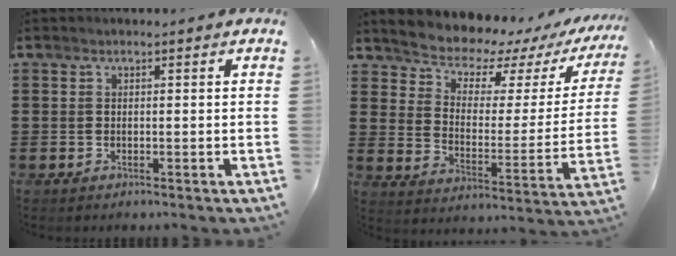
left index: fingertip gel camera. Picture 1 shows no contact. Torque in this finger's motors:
{"motor_torque": [2.14, 0.00, 1.06, 0.11]}